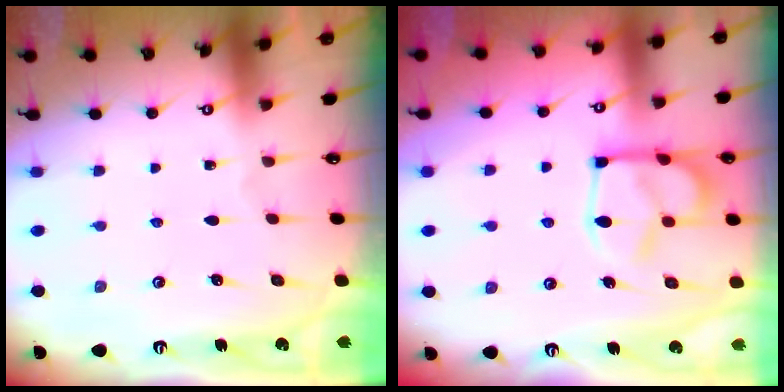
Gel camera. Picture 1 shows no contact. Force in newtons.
{"total": 8.3, "press": 8.2, "slide": 1.1}